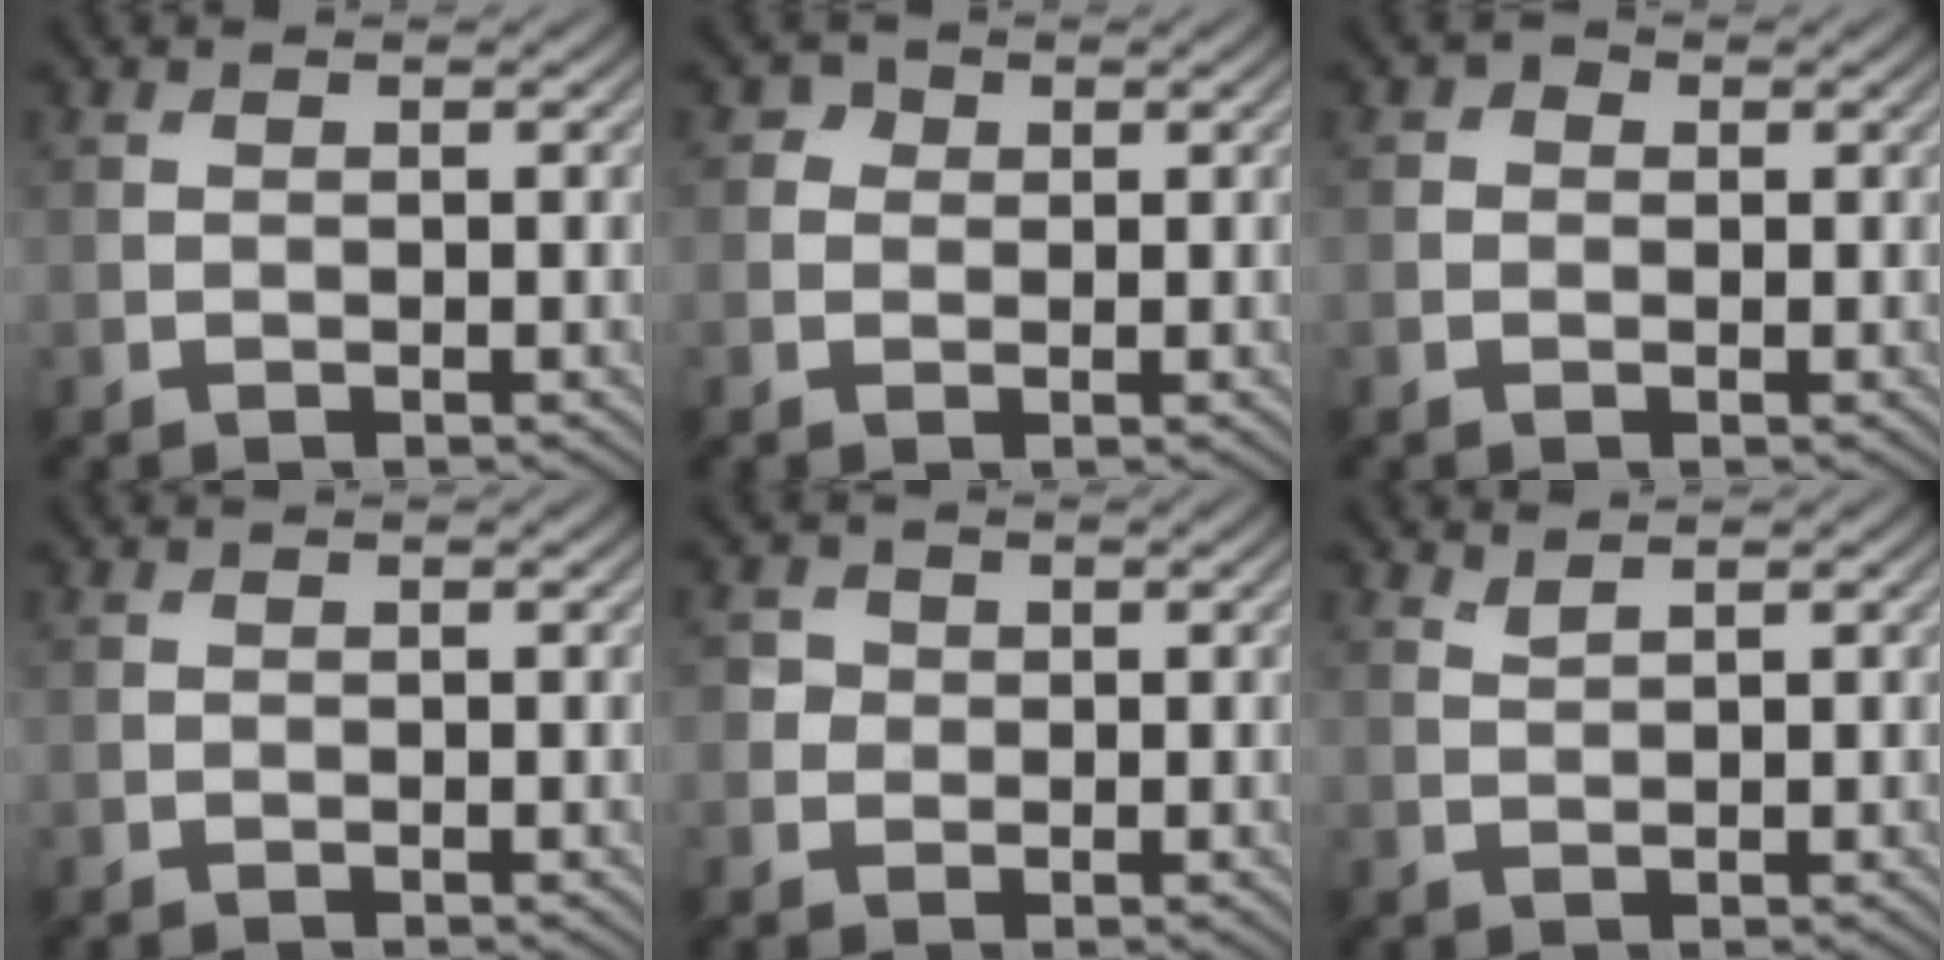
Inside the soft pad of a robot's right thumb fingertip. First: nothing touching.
{"total": 1.5, "force": [0.4, 1.4, 0.4], "torque": [-0.002, 0.001, 0.001]}
{"total": 1.2, "force": [0.2, 1.1, 0.4], "torque": [-0.003, -0.002, -0.005]}
{"total": 0.0}
{"total": 1.9, "force": [0.2, 1.8, 0.5], "torque": [-0.010, 0.001, 0.002]}
{"total": 1.2, "force": [1.1, 0.1, 0.5], "torque": [-0.014, 0.004, 0.025]}